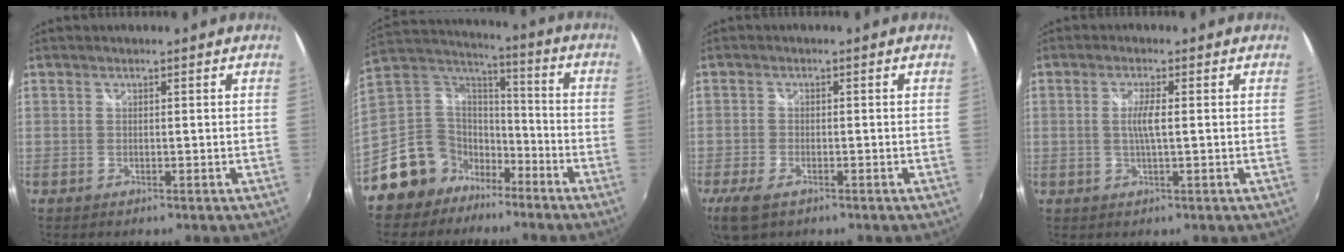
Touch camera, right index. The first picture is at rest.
{"total": 13.5, "force": [-8.3, 10.1, 3.4], "torque": [-0.088, 0.051, -0.143]}
{"total": 5.7, "force": [-3.6, 2.5, 3.6], "torque": [-0.089, -0.018, -0.066]}
{"total": 3.3, "force": [0.1, 0.1, 3.3], "torque": [-0.062, -0.002, 0.001]}